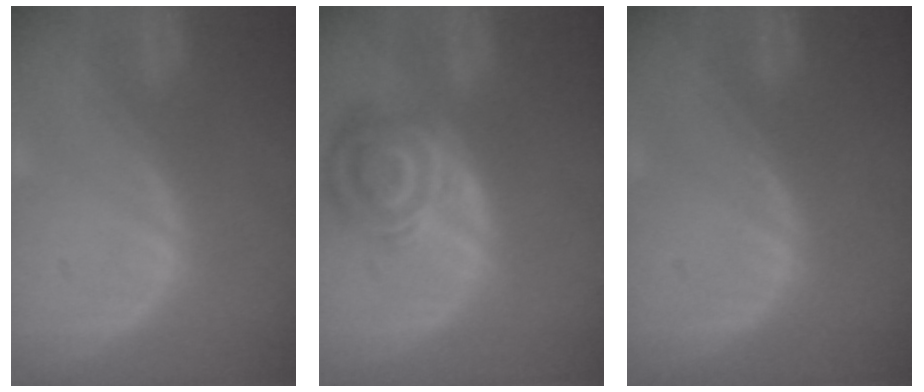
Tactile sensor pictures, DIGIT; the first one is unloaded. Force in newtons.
{"total": 8.0, "press": 7.1, "slide": 3.8}
{"total": 0.0}